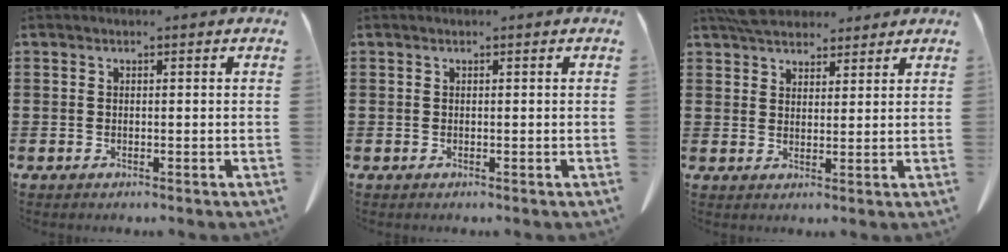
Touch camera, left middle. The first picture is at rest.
{"total": 0.0}
{"total": 5.0, "force": [4.6, 1.5, 1.3], "torque": [-0.038, -0.004, 0.091]}